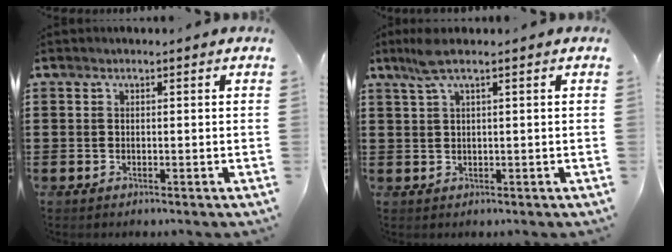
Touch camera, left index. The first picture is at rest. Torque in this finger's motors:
{"motor_torque": [1.39, 0.75, 0.29, 0.11]}